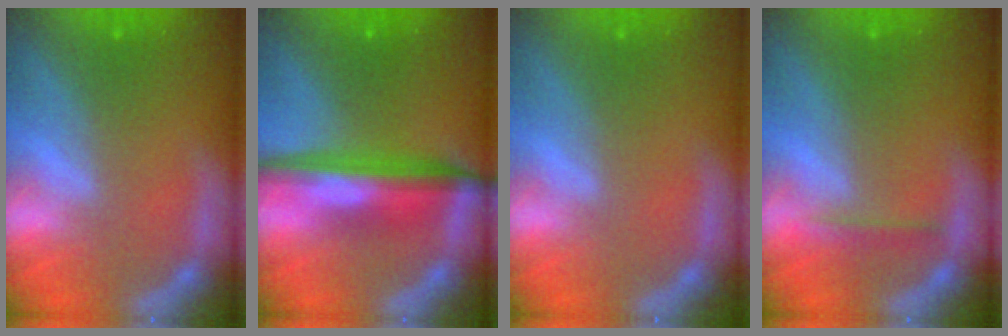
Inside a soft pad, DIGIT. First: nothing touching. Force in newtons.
{"total": 7.1}
{"total": 0.0}
{"total": 1.4}